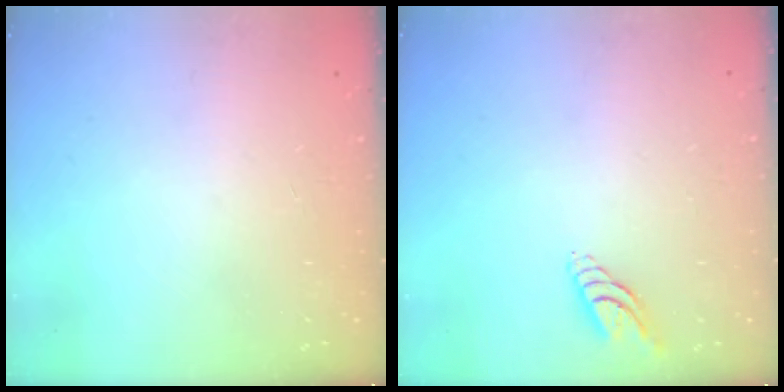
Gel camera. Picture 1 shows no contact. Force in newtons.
{"total": 6.0, "press": 5.9, "slide": 0.9}